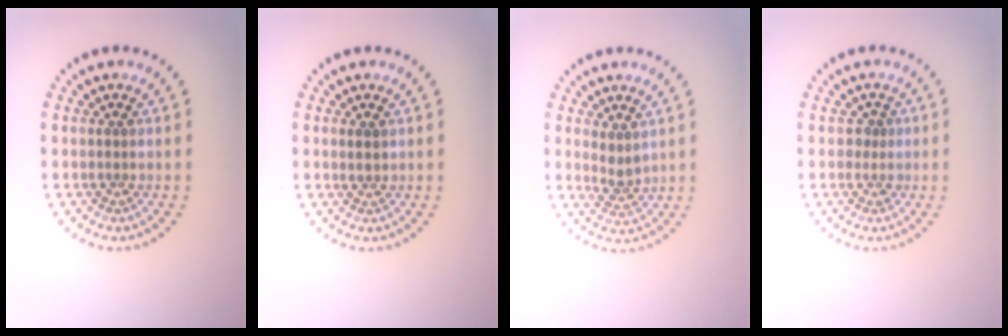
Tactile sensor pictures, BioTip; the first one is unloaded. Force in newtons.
{"total": 0.9, "press": 0.7, "slide": 0.6}
{"total": 1.8, "press": 1.4, "slide": 1.1}
{"total": 1.0, "press": 0.8, "slide": 0.6}